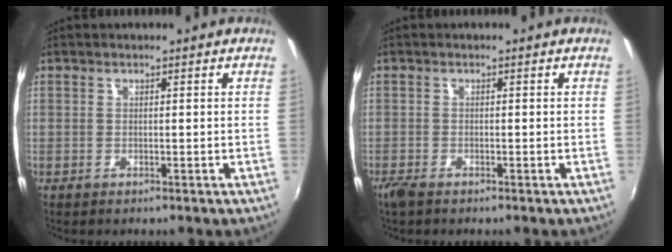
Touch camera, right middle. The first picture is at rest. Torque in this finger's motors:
{"motor_torque": [0.61, -0.59, 0.00, 0.05]}